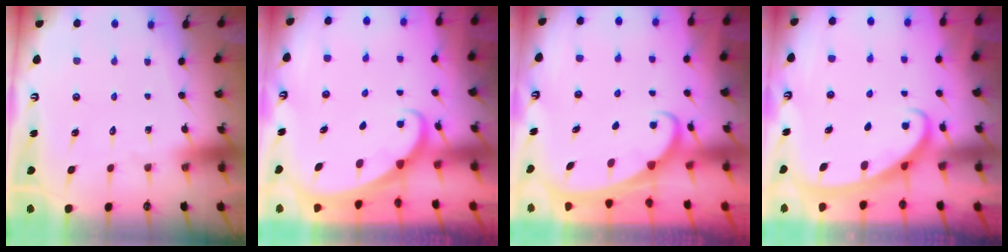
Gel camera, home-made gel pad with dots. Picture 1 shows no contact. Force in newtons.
{"total": 1.7, "press": 1.6, "slide": 0.1}
{"total": 2.1, "press": 2.0, "slide": 0.3}
{"total": 2.4, "press": 2.4, "slide": 0.4}